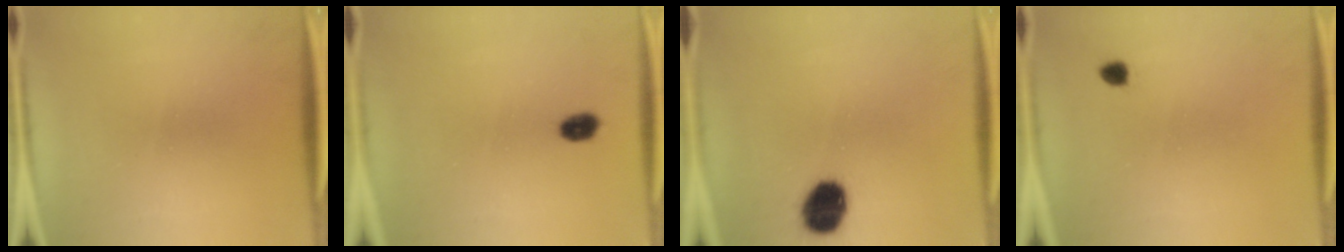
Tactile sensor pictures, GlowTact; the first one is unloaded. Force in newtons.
{"total": 2.8}
{"total": 11.1}
{"total": 1.3}